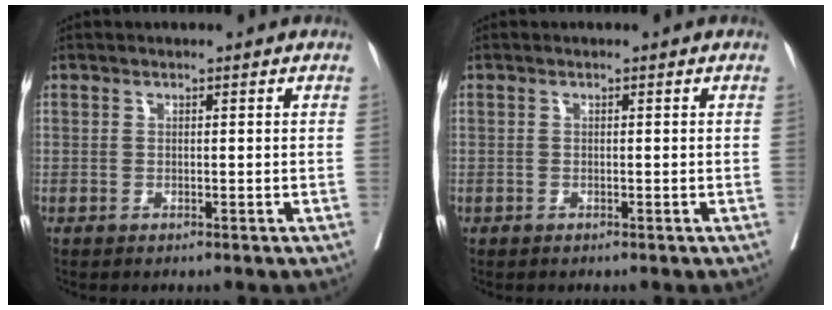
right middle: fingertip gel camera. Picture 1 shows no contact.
{"total": 0.0}